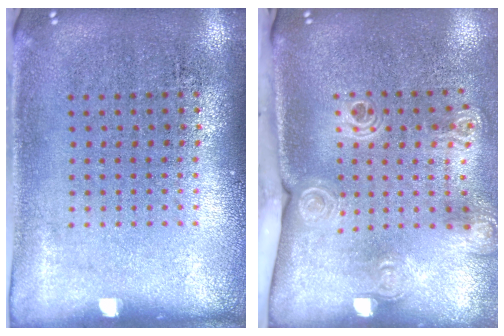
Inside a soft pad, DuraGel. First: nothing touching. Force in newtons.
{"total": 2.0, "press": 1.5, "slide": 1.4}